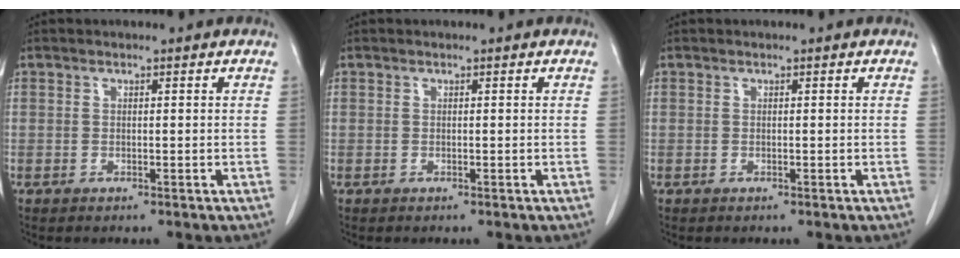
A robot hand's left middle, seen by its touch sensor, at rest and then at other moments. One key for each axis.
{"total": 0.0}
{"total": 0.0}